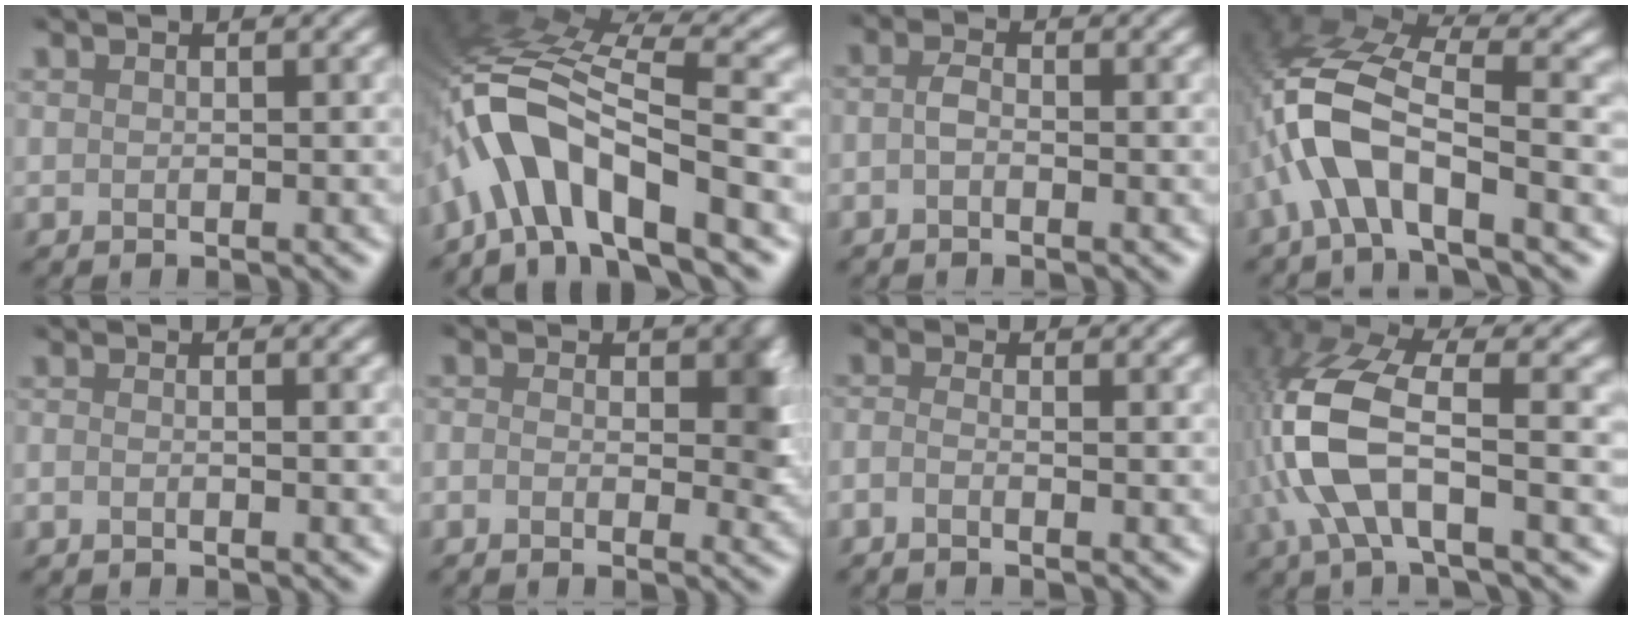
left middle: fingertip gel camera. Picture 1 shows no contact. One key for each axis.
{"total": 9.4, "fx": -5.4, "fy": 2.9, "fz": 7.1, "tx": -0.131, "ty": 0.016, "tz": -0.096}
{"total": 0.7, "fx": -0.6, "fy": 0.1, "fz": 0.3, "tx": -0.020, "ty": 0.000, "tz": -0.013}
{"total": 6.8, "fx": -2.8, "fy": 2.6, "fz": 5.6, "tx": -0.137, "ty": 0.014, "tz": -0.058}
{"total": 1.0, "fx": -1.0, "fy": 0.0, "fz": 0.3, "tx": -0.010, "ty": -0.001, "tz": -0.018}
{"total": 2.9, "fx": -0.7, "fy": 1.5, "fz": 2.4, "tx": -0.041, "ty": -0.001, "tz": -0.014}
{"total": 1.5, "fx": -1.5, "fy": 0.0, "fz": 0.5, "tx": -0.024, "ty": -0.003, "tz": -0.024}
{"total": 8.4, "fx": -1.5, "fy": 3.4, "fz": 7.5, "tx": -0.196, "ty": 0.011, "tz": -0.038}